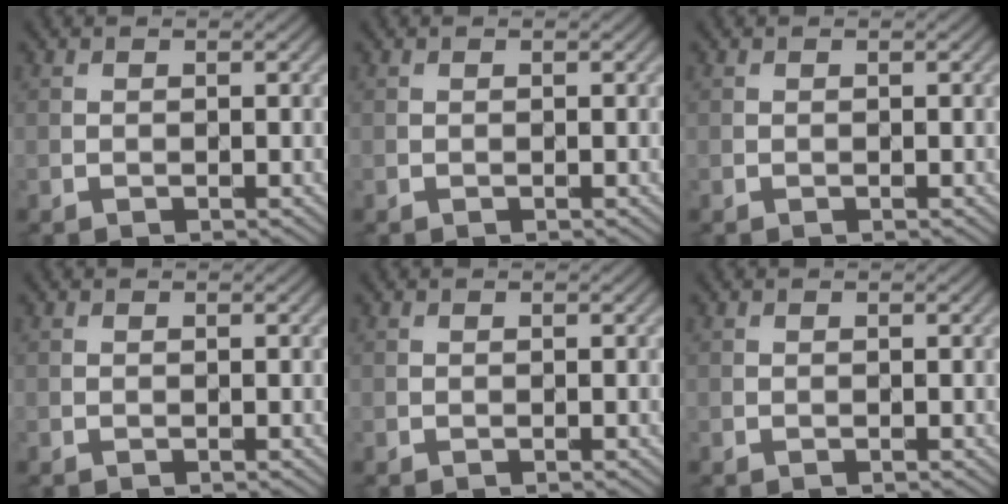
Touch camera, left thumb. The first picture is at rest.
{"total": 0.0}
{"total": 0.0}
{"total": 0.0}
{"total": 0.0}
{"total": 0.0}